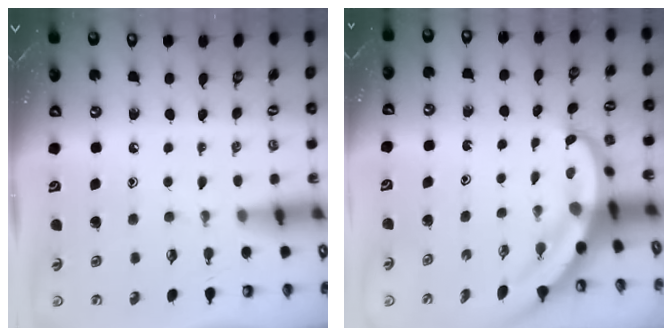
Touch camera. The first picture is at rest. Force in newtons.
{"total": 6.8, "press": 6.8, "slide": 0.7}